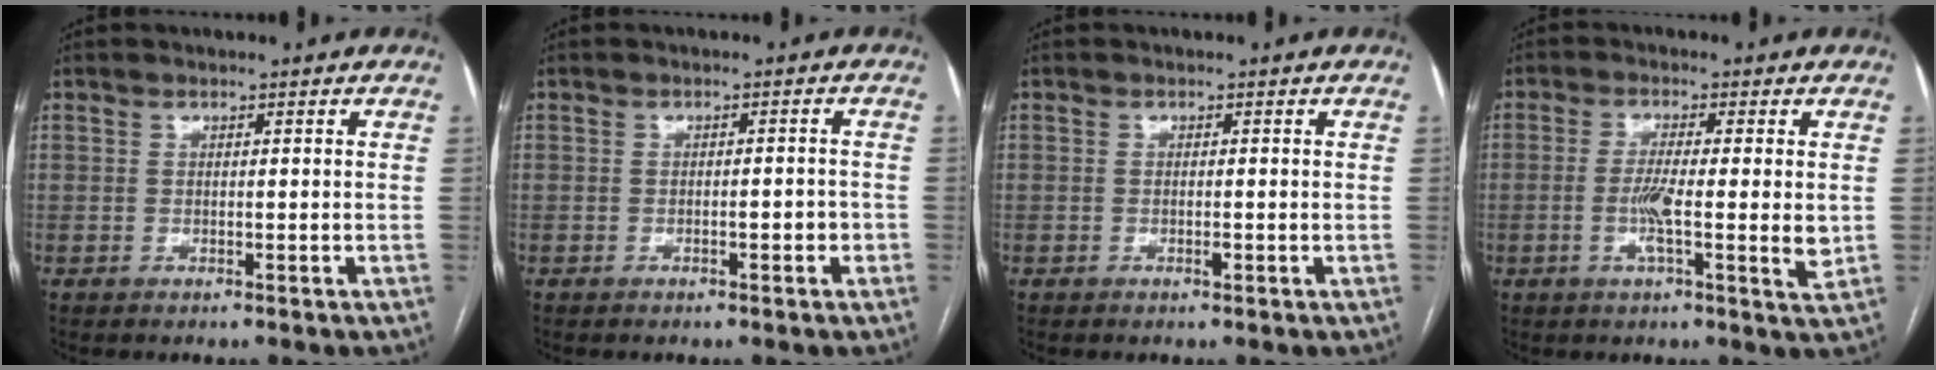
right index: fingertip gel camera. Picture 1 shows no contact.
{"total": 1.7, "force": [-0.7, 0.7, 1.4], "torque": [-0.020, 0.004, -0.008]}
{"total": 0.7, "force": [-0.2, 0.2, 0.6], "torque": [-0.011, -0.001, -0.003]}
{"total": 7.1, "force": [-0.6, 0.7, 7.0], "torque": [-0.123, -0.009, -0.018]}